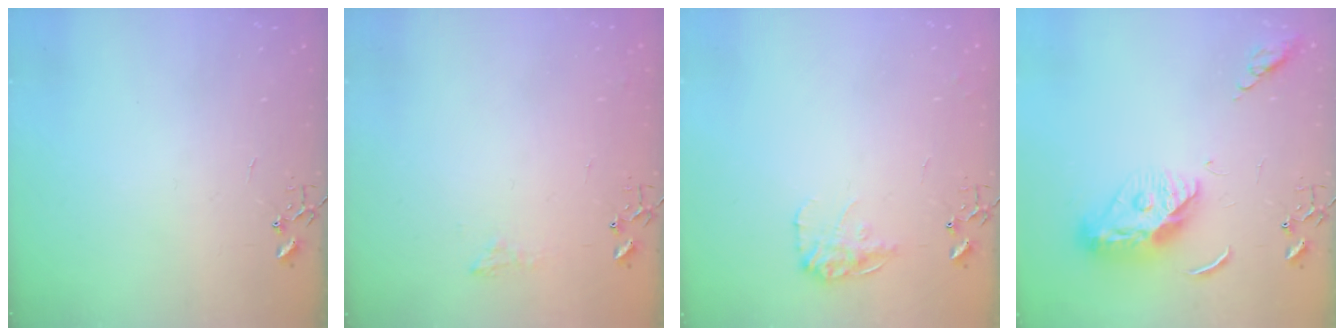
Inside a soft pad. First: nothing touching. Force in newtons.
{"total": 6.4, "press": 6.4, "slide": 0.6}
{"total": 10.9, "press": 10.9, "slide": 0.4}
{"total": 13.1, "press": 13.0, "slide": 1.3}